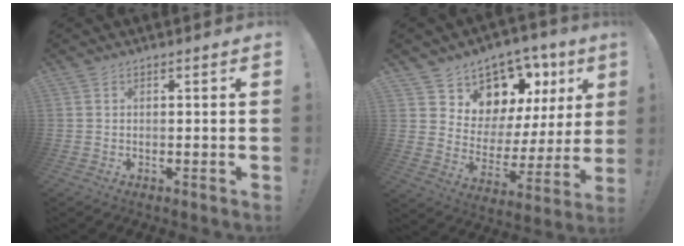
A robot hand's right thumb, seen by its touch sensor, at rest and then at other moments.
{"total": 11.3, "force": [8.5, 6.9, 3.0], "torque": [-0.038, -0.090, 0.167]}